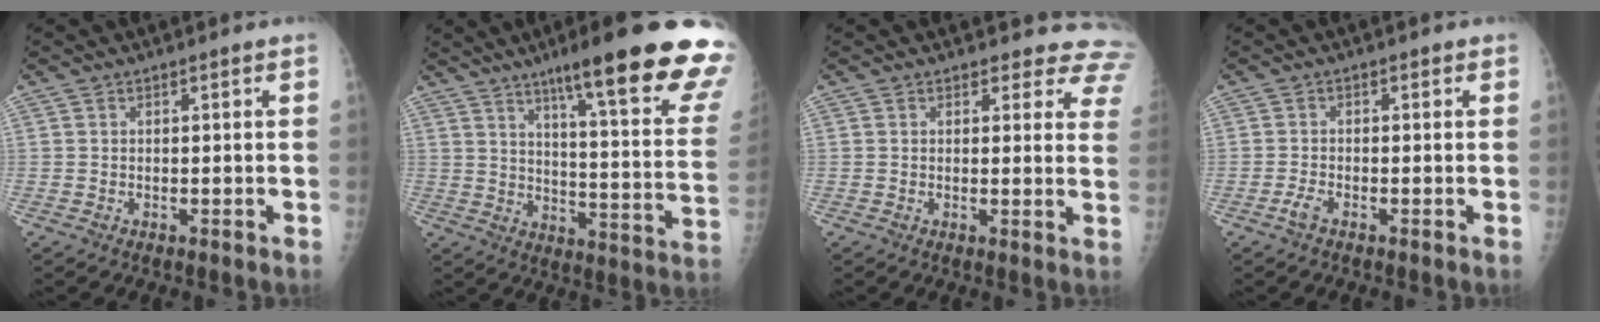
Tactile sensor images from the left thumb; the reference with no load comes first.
{"total": 26.2, "force": [17.0, 2.9, 19.7], "torque": [-0.237, -0.071, 0.234]}
{"total": 9.4, "force": [8.3, 4.1, 1.7], "torque": [0.040, -0.036, 0.057]}
{"total": 1.9, "force": [-1.1, 0.8, 1.3], "torque": [-0.025, 0.002, -0.024]}